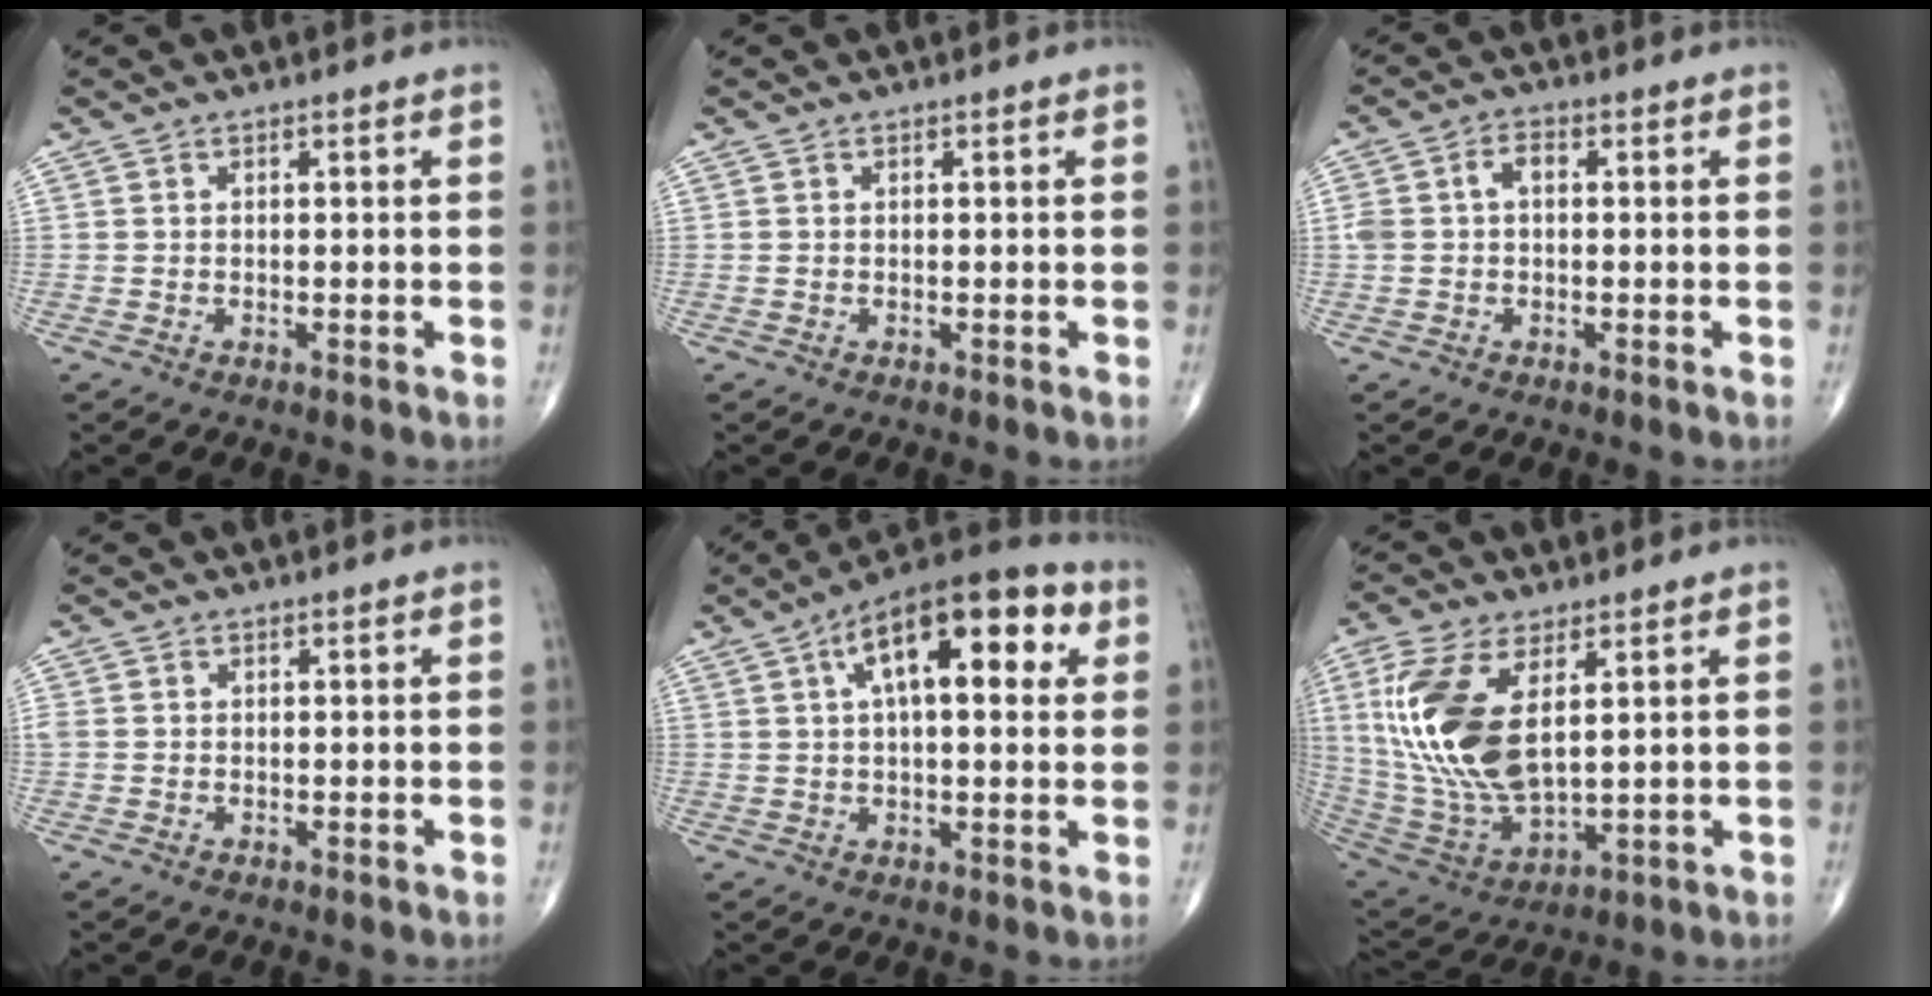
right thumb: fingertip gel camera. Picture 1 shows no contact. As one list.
[{"total": 0.0}, {"total": 3.9, "force": [0.3, 2.5, 3.0], "torque": [-0.067, 0.019, 0.003]}, {"total": 1.2, "force": [0.1, 1.0, 0.6], "torque": [-0.019, 0.008, 0.005]}, {"total": 17.7, "force": [5.9, 7.4, 15.0], "torque": [-0.207, 0.021, 0.080]}, {"total": 18.3, "force": [4.5, 8.8, 15.4], "torque": [-0.329, -0.024, 0.098]}]